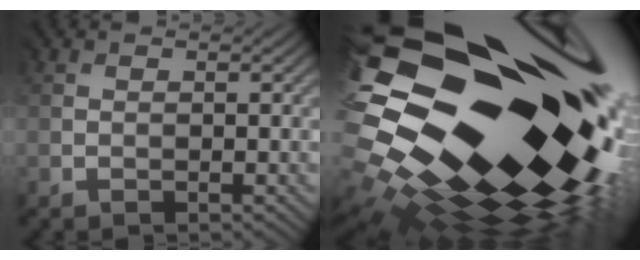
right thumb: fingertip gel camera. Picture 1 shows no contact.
{"total": 19.9, "force": [0.7, 12.2, 15.7], "torque": [-0.298, -0.019, -0.006]}